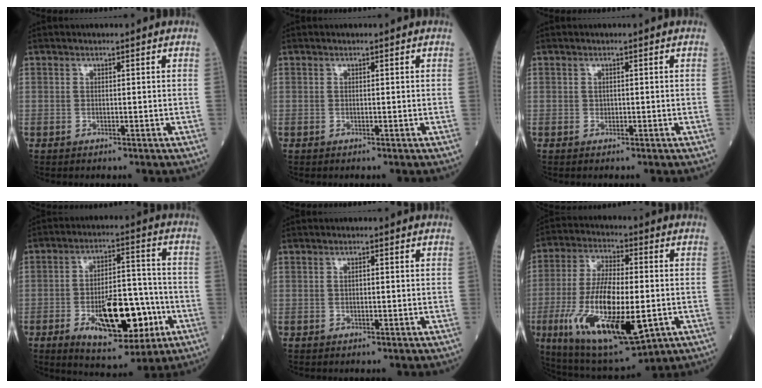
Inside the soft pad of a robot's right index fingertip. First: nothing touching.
{"total": 0.0}
{"total": 0.0}
{"total": 15.3, "force": [-5.2, 5.8, 13.2], "torque": [-0.208, 0.006, -0.074]}
{"total": 0.7, "force": [0.1, 0.3, 0.7], "torque": [-0.013, 0.001, 0.001]}
{"total": 20.3, "force": [-5.2, 6.0, 18.7], "torque": [-0.367, -0.025, -0.076]}